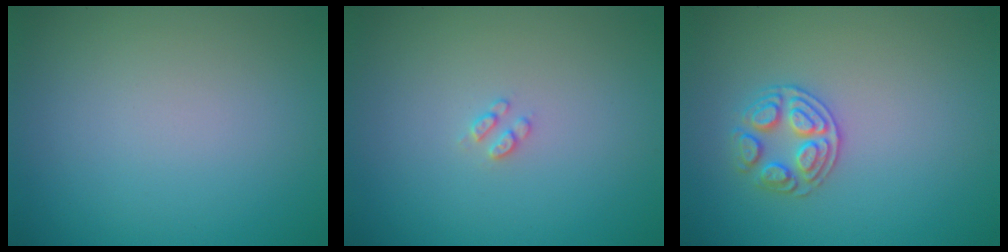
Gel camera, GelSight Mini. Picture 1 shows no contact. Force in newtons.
{"total": 1.0, "press": 0.9, "slide": 0.2}
{"total": 2.5, "press": 2.4, "slide": 0.6}